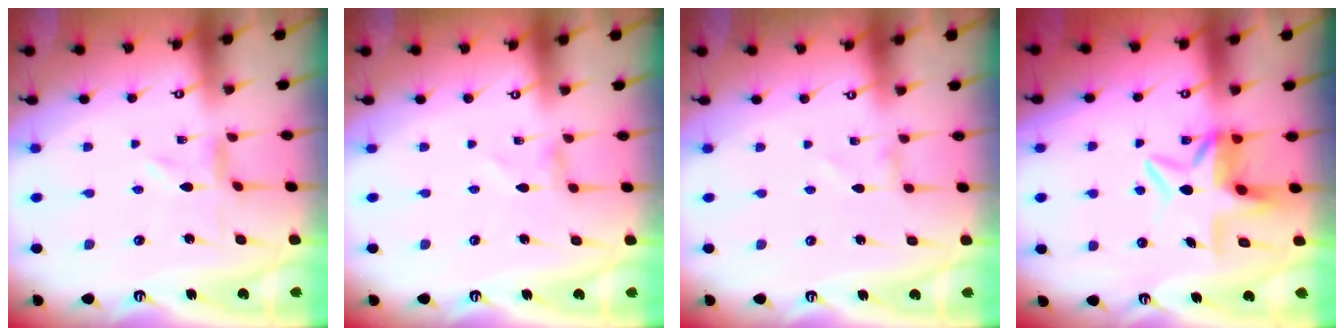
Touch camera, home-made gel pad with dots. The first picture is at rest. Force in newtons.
{"total": 0.9, "press": 0.9, "slide": 0.4}
{"total": 1.2, "press": 1.2, "slide": 0.0}
{"total": 7.3, "press": 6.9, "slide": 2.4}